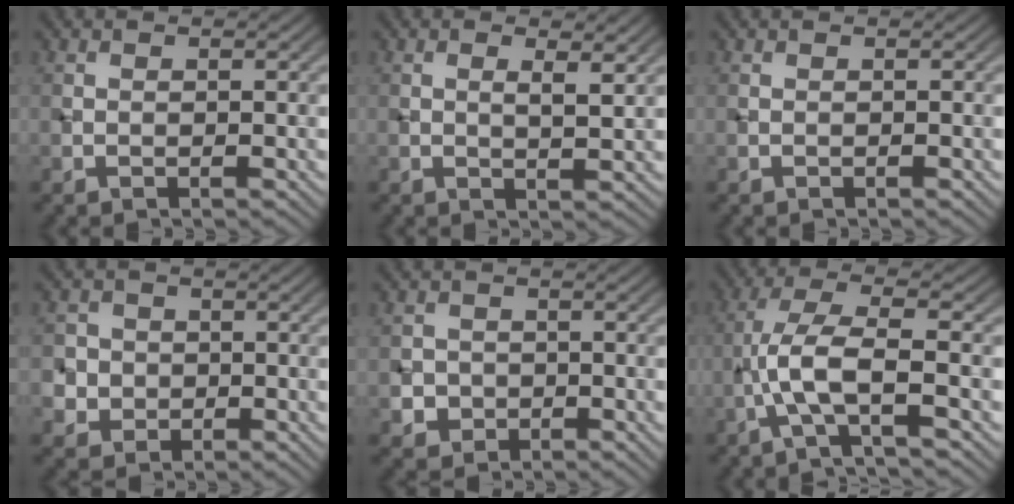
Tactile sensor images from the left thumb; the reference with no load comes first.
{"total": 2.4, "force": [1.1, 0.5, 2.1], "torque": [-0.034, -0.005, 0.023]}
{"total": 0.0}
{"total": 4.6, "force": [-0.6, 4.4, 1.0], "torque": [-0.028, 0.009, -0.029]}
{"total": 2.5, "force": [-0.7, 2.3, 0.5], "torque": [-0.002, -0.004, -0.016]}
{"total": 6.6, "force": [-1.9, 1.5, 6.1], "torque": [-0.127, 0.015, -0.049]}